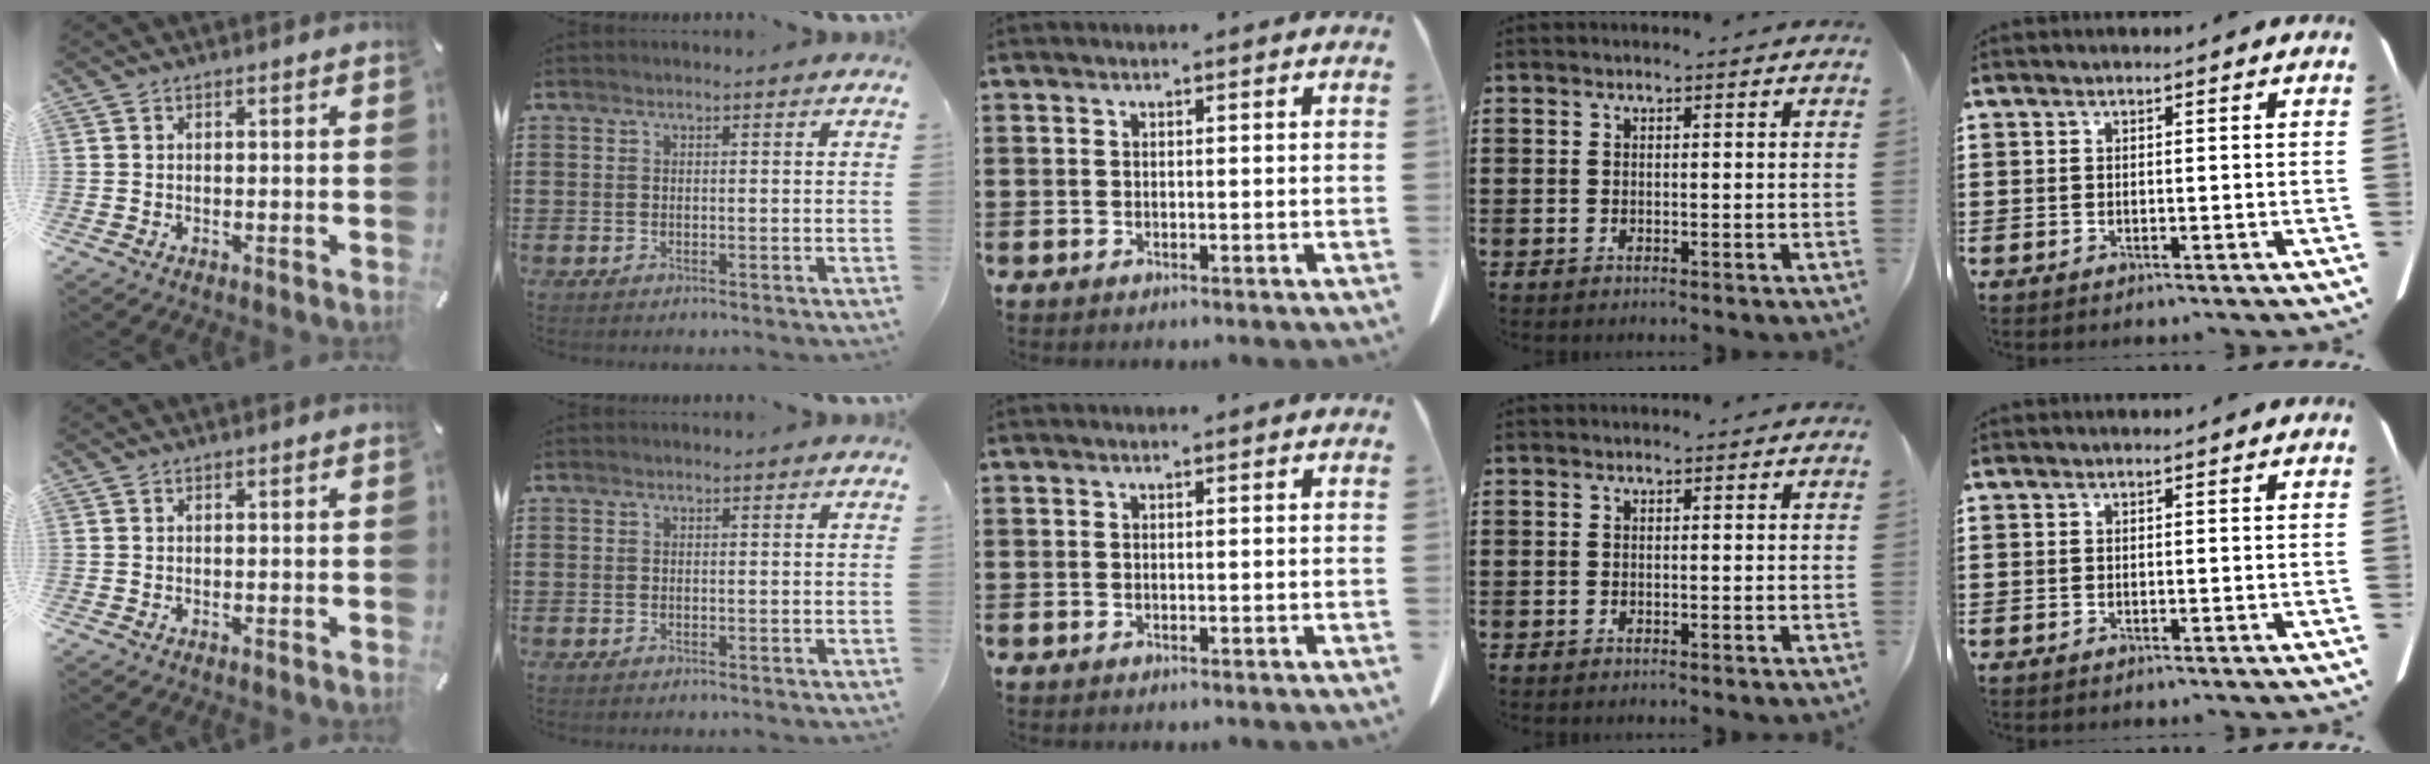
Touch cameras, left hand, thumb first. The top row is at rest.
{}